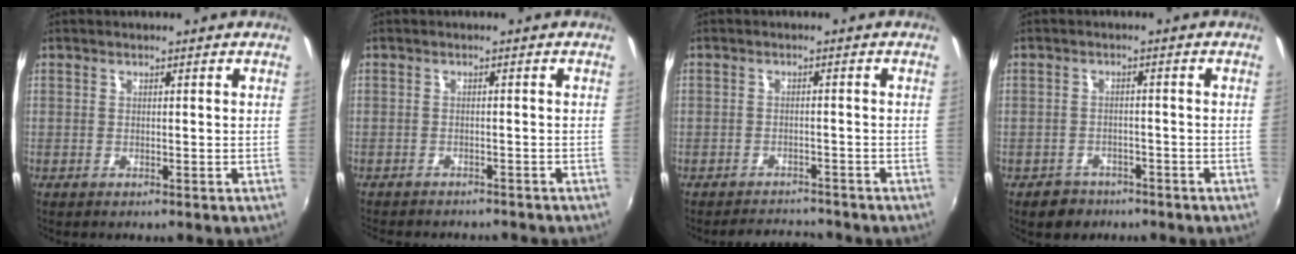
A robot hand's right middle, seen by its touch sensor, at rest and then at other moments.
{"total": 6.6, "force": [-6.0, 1.5, 2.2], "torque": [-0.058, -0.013, -0.085]}
{"total": 4.7, "force": [-4.5, 1.4, 0.4], "torque": [-0.021, 0.017, -0.066]}
{"total": 4.2, "force": [-3.0, 2.9, 0.8], "torque": [-0.033, 0.004, -0.043]}